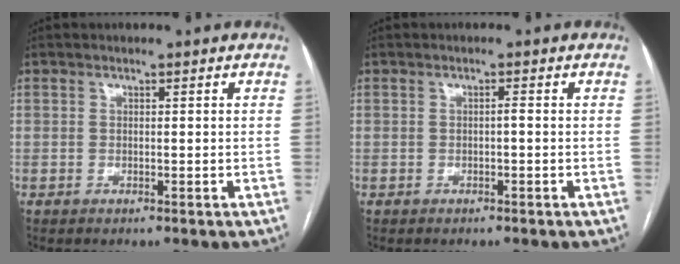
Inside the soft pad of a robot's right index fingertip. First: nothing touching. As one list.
[{"total": 0.6, "force": [-0.2, 0.0, 0.6], "torque": [-0.008, 0.002, -0.003]}]